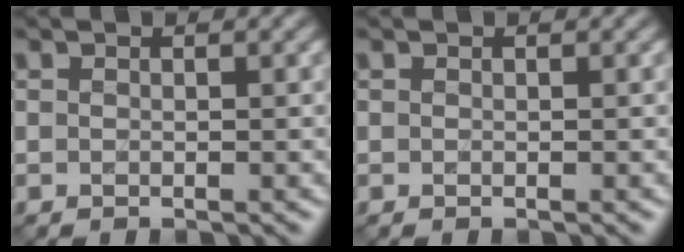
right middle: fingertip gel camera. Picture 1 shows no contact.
{"total": 0.0}